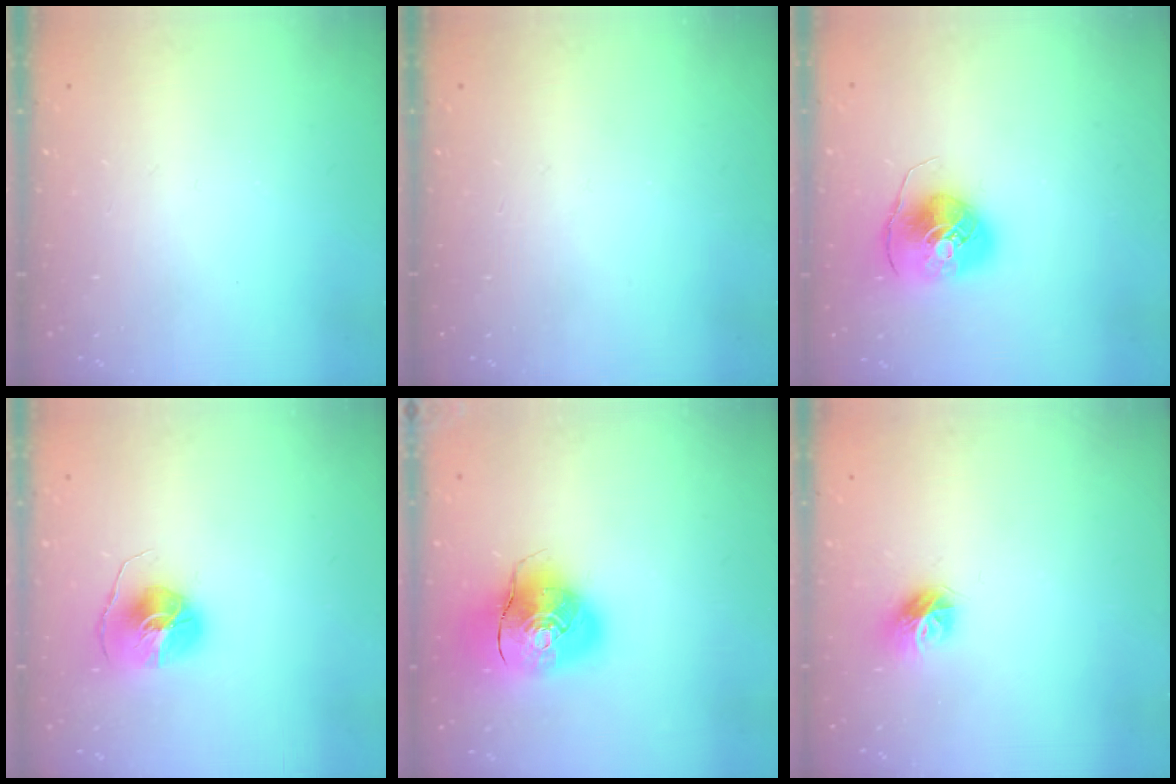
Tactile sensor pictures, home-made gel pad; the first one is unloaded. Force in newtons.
{"total": 0.0}
{"total": 8.1, "press": 8.0, "slide": 1.2}
{"total": 9.2, "press": 9.2, "slide": 0.4}
{"total": 13.0, "press": 12.8, "slide": 2.4}
{"total": 8.8, "press": 8.8, "slide": 0.4}